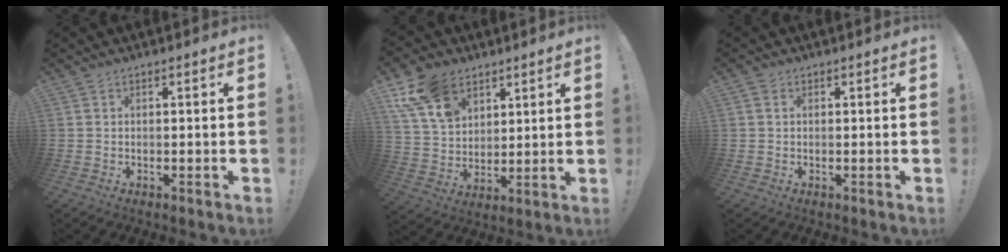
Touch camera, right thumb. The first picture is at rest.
{"total": 15.0, "force": [8.7, 10.2, 6.9], "torque": [-0.128, -0.037, 0.172]}
{"total": 1.1, "force": [0.4, 0.9, 0.5], "torque": [-0.017, 0.006, 0.009]}